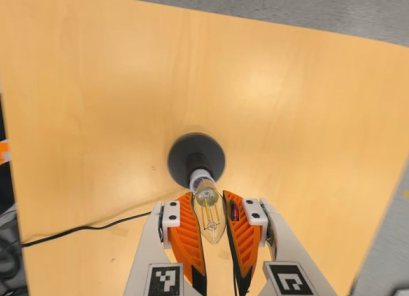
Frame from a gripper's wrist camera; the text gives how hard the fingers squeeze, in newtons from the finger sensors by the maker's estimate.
{"total": 21.4, "left": 25.9, "right": 16.9}